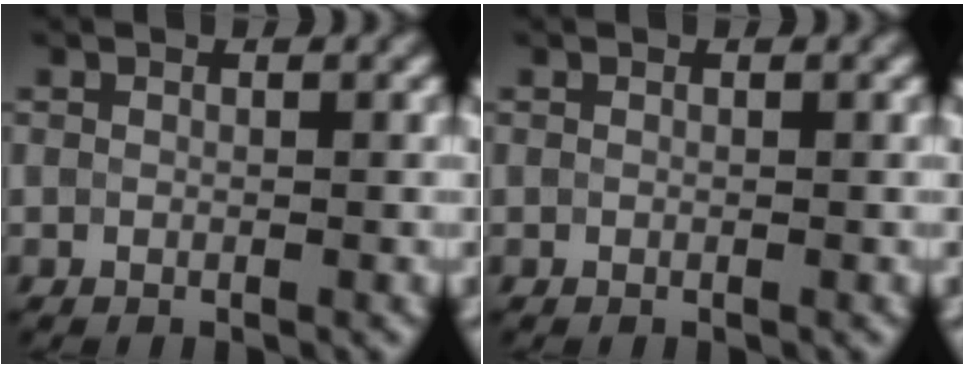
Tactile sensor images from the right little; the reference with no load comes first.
{"total": 0.0}